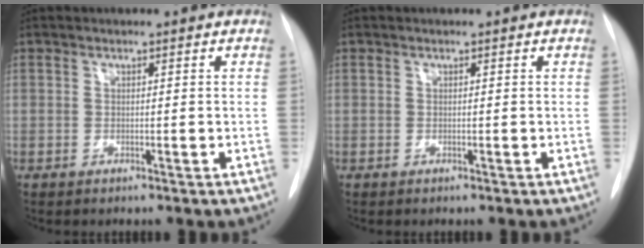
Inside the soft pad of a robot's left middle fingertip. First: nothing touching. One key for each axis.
{"total": 0.0}